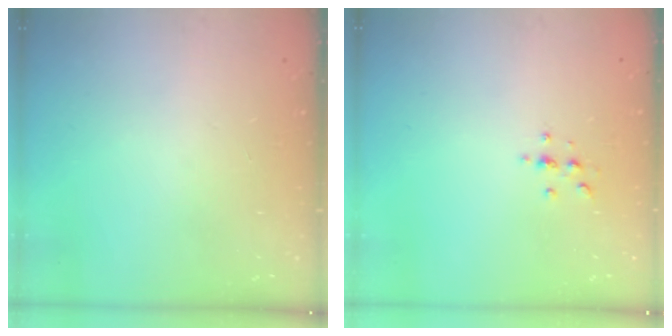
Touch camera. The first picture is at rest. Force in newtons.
{"total": 2.2, "press": 2.1, "slide": 0.2}